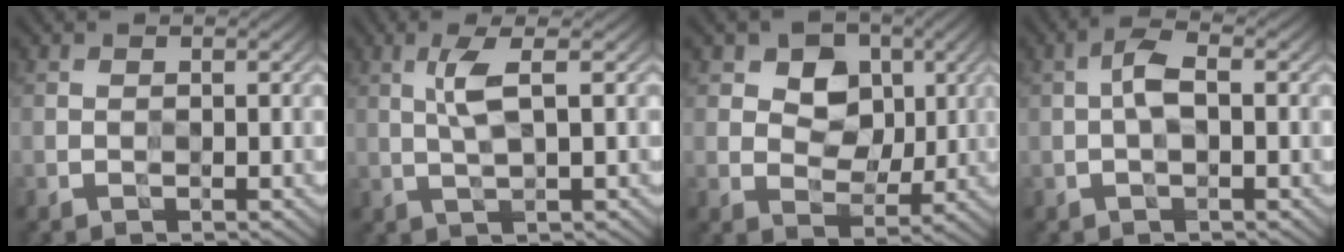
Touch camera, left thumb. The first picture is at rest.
{"total": 3.7, "force": [1.3, 0.4, 3.4], "torque": [-0.079, 0.007, 0.024]}
{"total": 6.3, "force": [2.7, 4.6, 3.3], "torque": [-0.067, -0.008, 0.046]}
{"total": 2.8, "force": [0.1, 1.0, 2.6], "torque": [-0.057, 0.010, -0.006]}